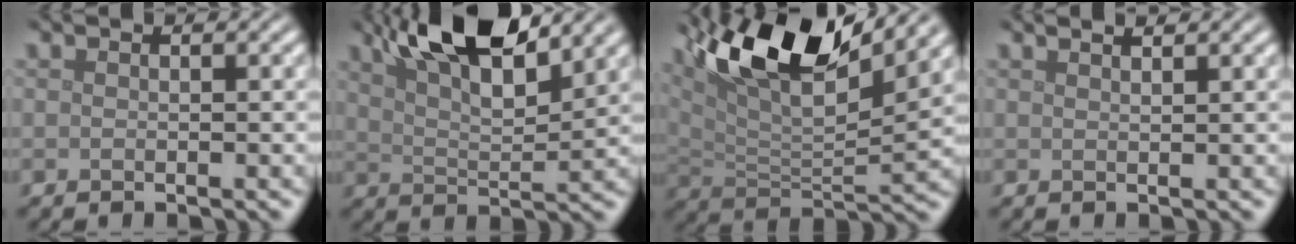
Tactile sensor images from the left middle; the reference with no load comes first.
{"total": 9.7, "force": [6.1, 3.1, 6.8], "torque": [-0.119, 0.017, 0.099]}
{"total": 12.8, "force": [7.8, 3.9, 9.4], "torque": [-0.177, 0.012, 0.142]}
{"total": 1.9, "force": [1.4, 0.6, 1.0], "torque": [0.001, 0.001, 0.000]}